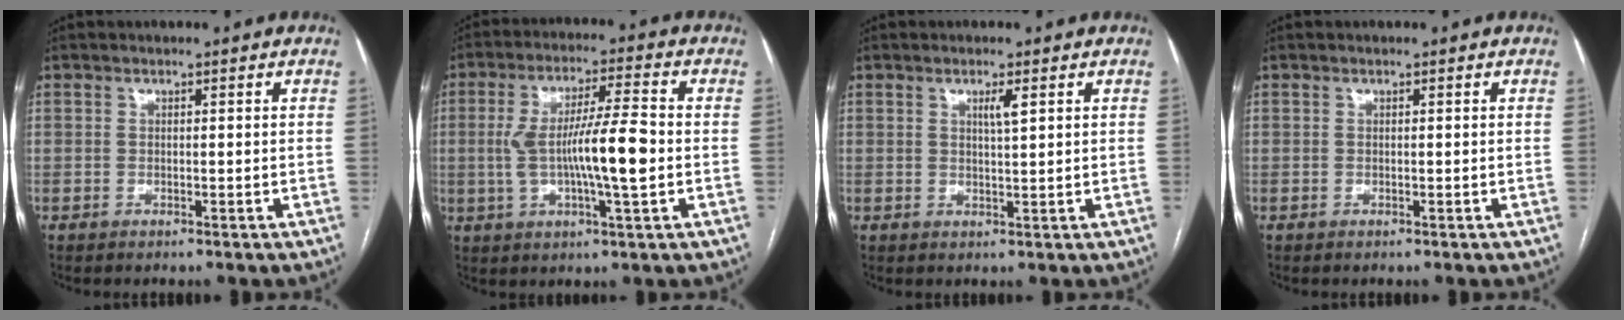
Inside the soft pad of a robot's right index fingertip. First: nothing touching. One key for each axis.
{"total": 11.6, "fx": -1.0, "fy": 1.0, "fz": 11.5, "tx": -0.213, "ty": 0.009, "tz": -0.019}
{"total": 2.1, "fx": 1.0, "fy": 0.0, "fz": 1.8, "tx": -0.034, "ty": -0.002, "tz": 0.016}
{"total": 0.0}